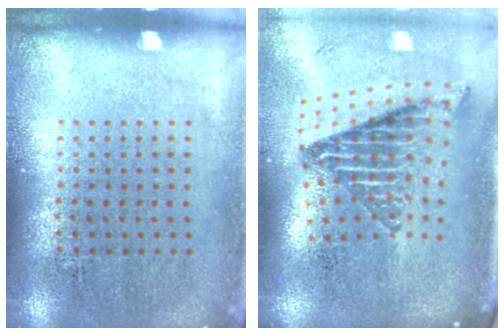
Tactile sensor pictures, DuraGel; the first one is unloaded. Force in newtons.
{"total": 2.2, "press": 1.5, "slide": 1.6}